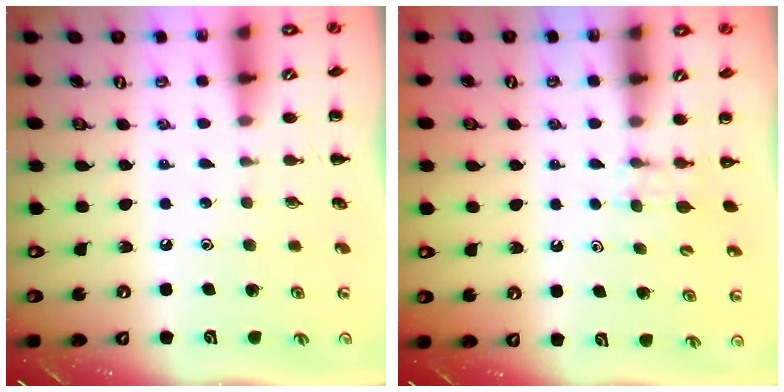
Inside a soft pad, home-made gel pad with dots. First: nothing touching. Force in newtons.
{"total": 3.5, "press": 3.3, "slide": 1.2}